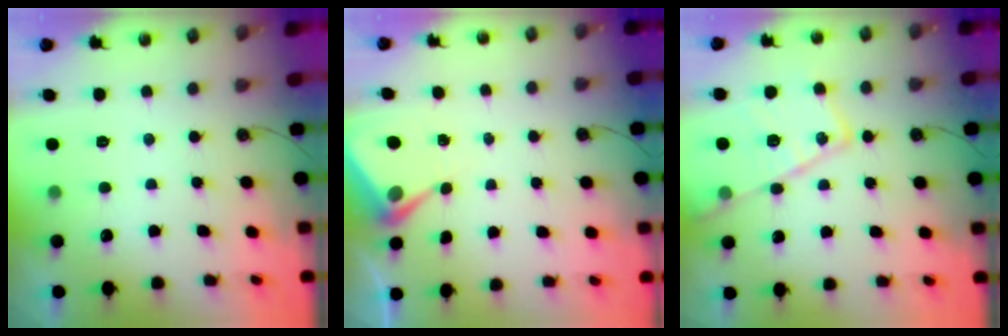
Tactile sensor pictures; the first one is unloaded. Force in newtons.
{"total": 5.9, "press": 5.8, "slide": 0.7}
{"total": 18.1, "press": 18.0, "slide": 1.5}